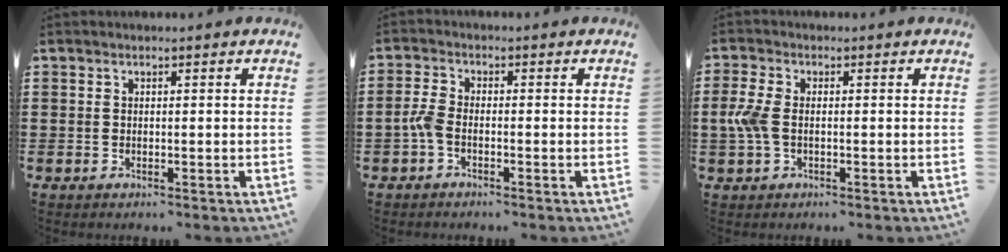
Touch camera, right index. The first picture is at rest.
{"total": 2.7, "force": [-1.2, 1.1, 2.2], "torque": [-0.062, -0.004, -0.029]}
{"total": 4.5, "force": [-0.7, 2.4, 3.7], "torque": [-0.106, -0.009, -0.022]}